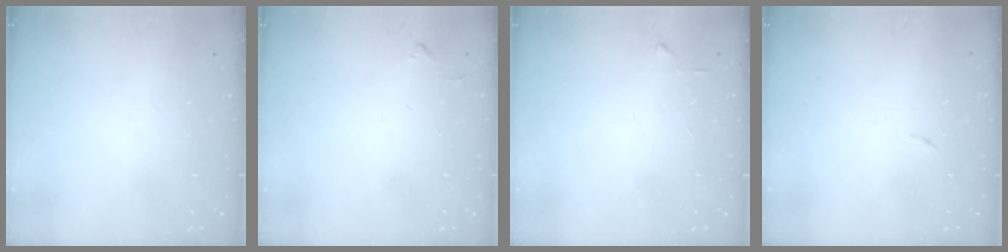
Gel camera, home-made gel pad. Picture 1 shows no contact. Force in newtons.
{"total": 4.1, "press": 4.0, "slide": 0.6}
{"total": 3.0, "press": 2.9, "slide": 0.4}
{"total": 2.6, "press": 2.6, "slide": 0.4}